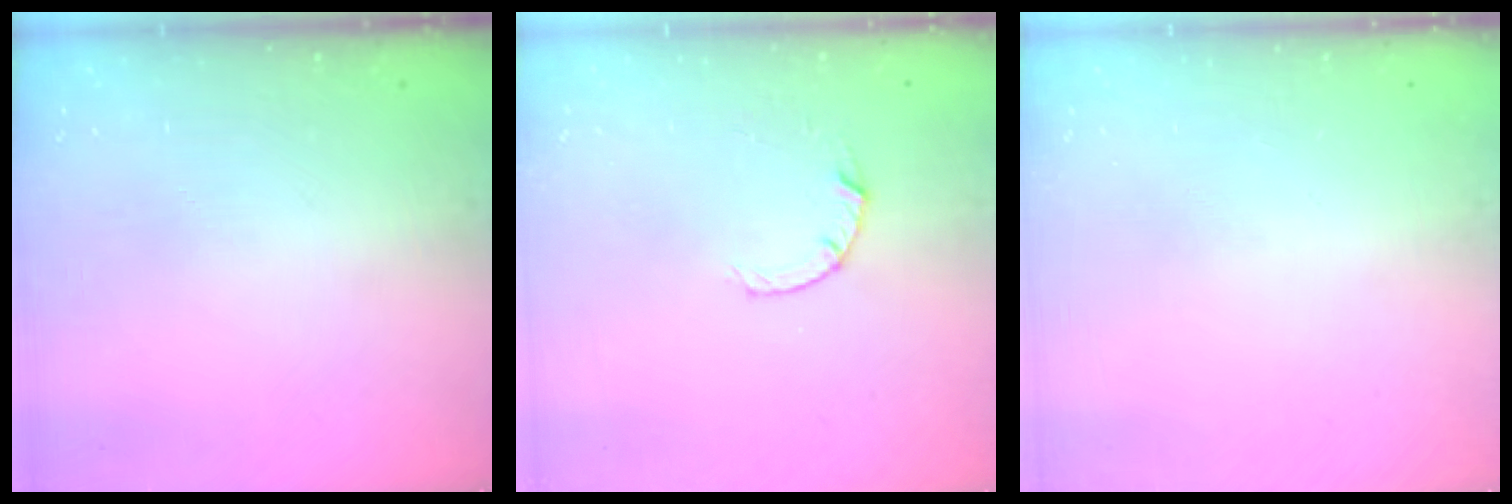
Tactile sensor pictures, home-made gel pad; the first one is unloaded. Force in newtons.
{"total": 4.5, "press": 4.4, "slide": 0.5}
{"total": 0.0}